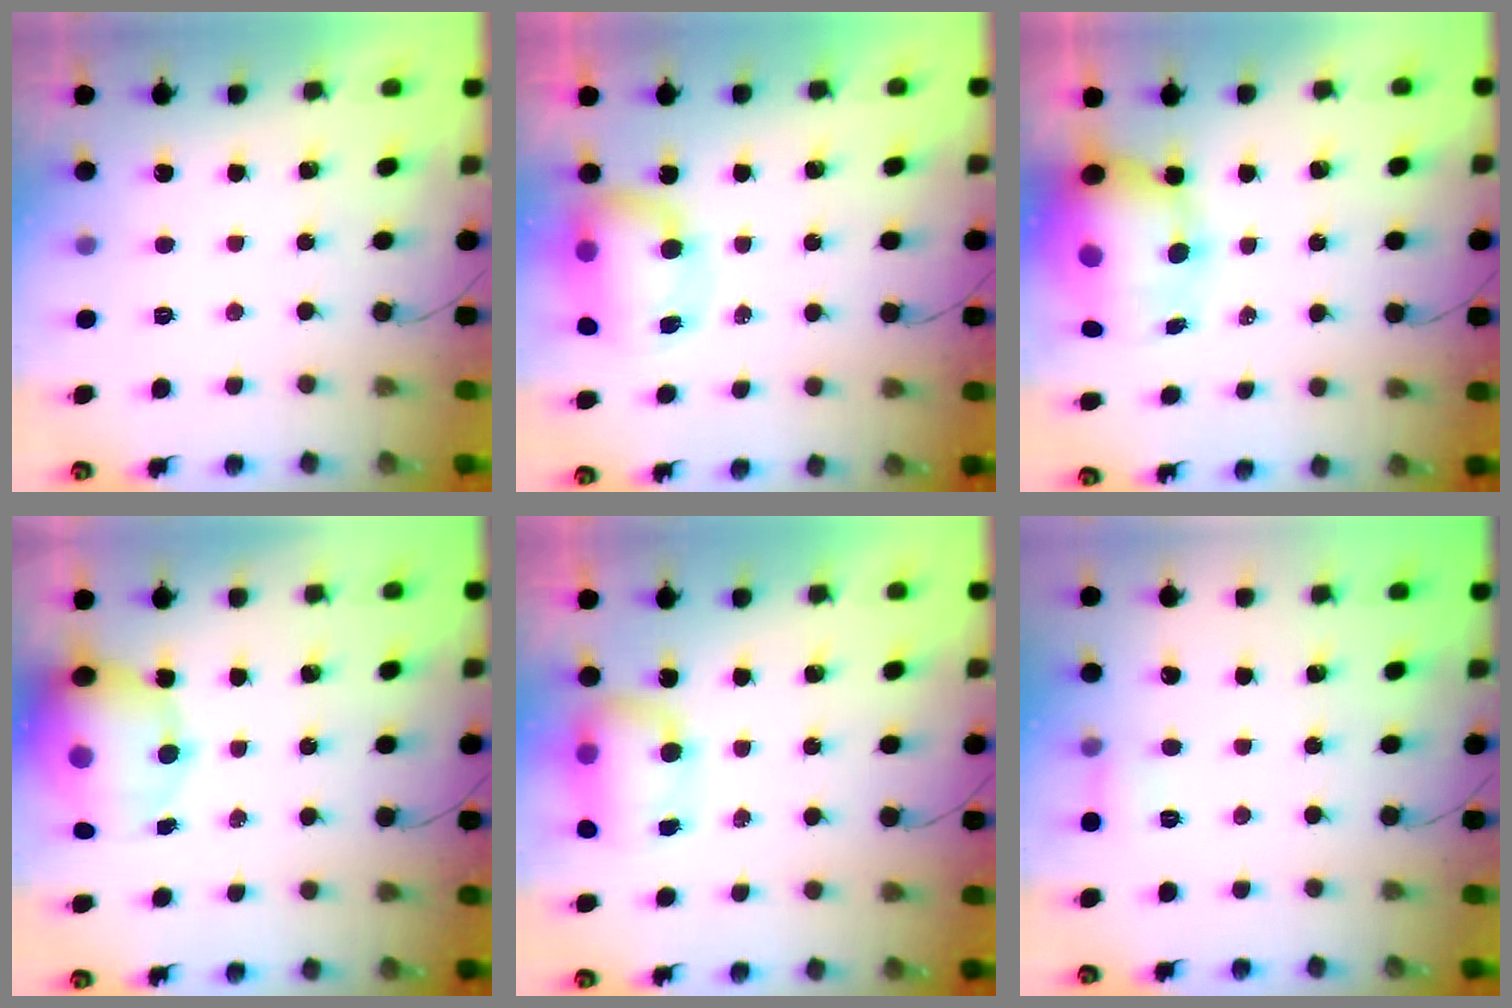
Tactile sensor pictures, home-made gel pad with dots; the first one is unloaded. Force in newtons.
{"total": 9.7, "press": 9.3, "slide": 2.7}
{"total": 14.0, "press": 13.6, "slide": 3.4}
{"total": 16.3, "press": 15.9, "slide": 3.8}
{"total": 11.7, "press": 9.1, "slide": 7.4}
{"total": 6.7, "press": 6.4, "slide": 2.0}